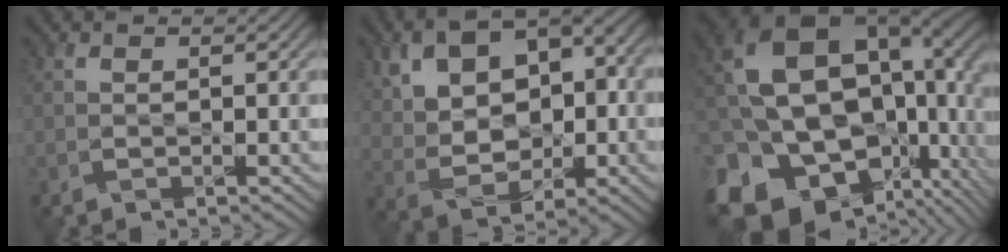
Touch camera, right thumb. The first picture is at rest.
{"total": 11.3, "force": [2.2, 7.3, 8.4], "torque": [-0.156, 0.004, 0.036]}
{"total": 20.2, "force": [-2.4, 14.4, 14.0], "torque": [-0.306, -0.068, -0.002]}